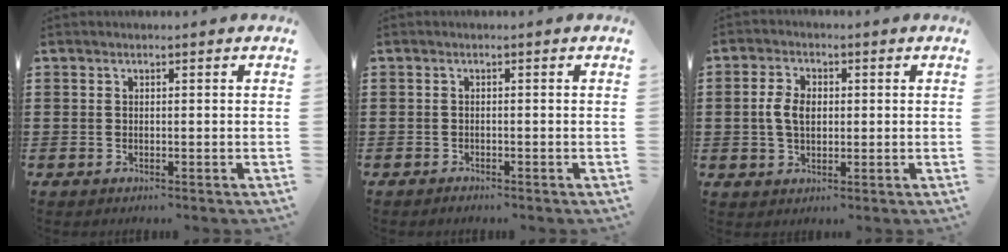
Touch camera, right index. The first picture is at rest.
{"total": 0.8, "force": [-0.8, 0.1, 0.0], "torque": [-0.002, 0.001, -0.018]}
{"total": 4.4, "force": [0.2, 2.7, 3.4], "torque": [-0.086, 0.005, -0.002]}